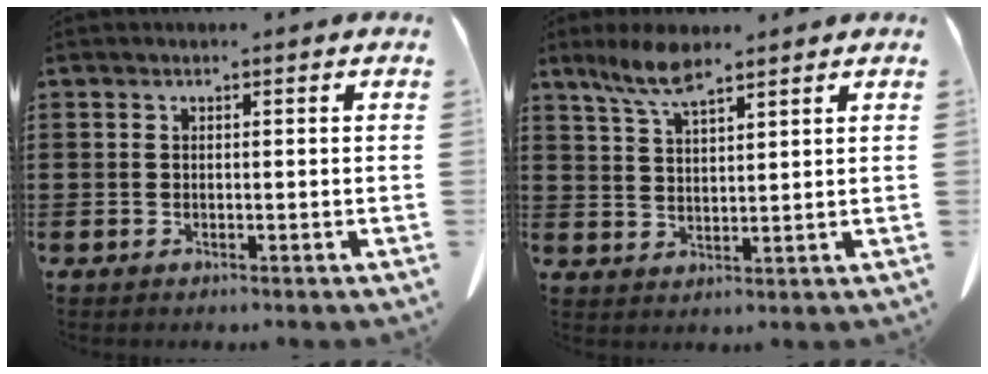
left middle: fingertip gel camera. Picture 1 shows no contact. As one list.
[{"total": 6.2, "force": [4.5, 1.5, 4.1], "torque": [-0.091, -0.003, 0.080]}]